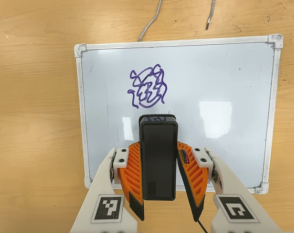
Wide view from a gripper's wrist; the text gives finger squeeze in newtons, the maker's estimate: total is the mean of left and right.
{"total": 5.2, "left": 4.0, "right": 6.3}